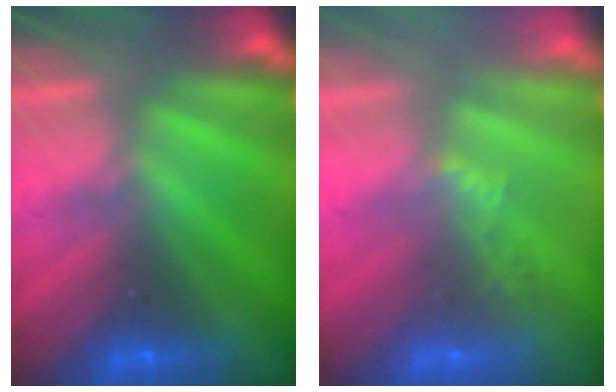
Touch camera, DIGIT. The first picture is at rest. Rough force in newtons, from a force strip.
{"total": 2.2}